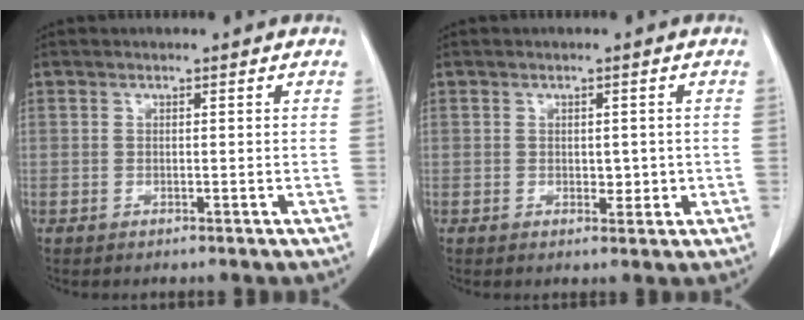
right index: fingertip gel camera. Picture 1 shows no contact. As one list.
[{"total": 2.8, "force": [-0.3, 1.6, 2.2], "torque": [-0.032, 0.003, 0.004]}]